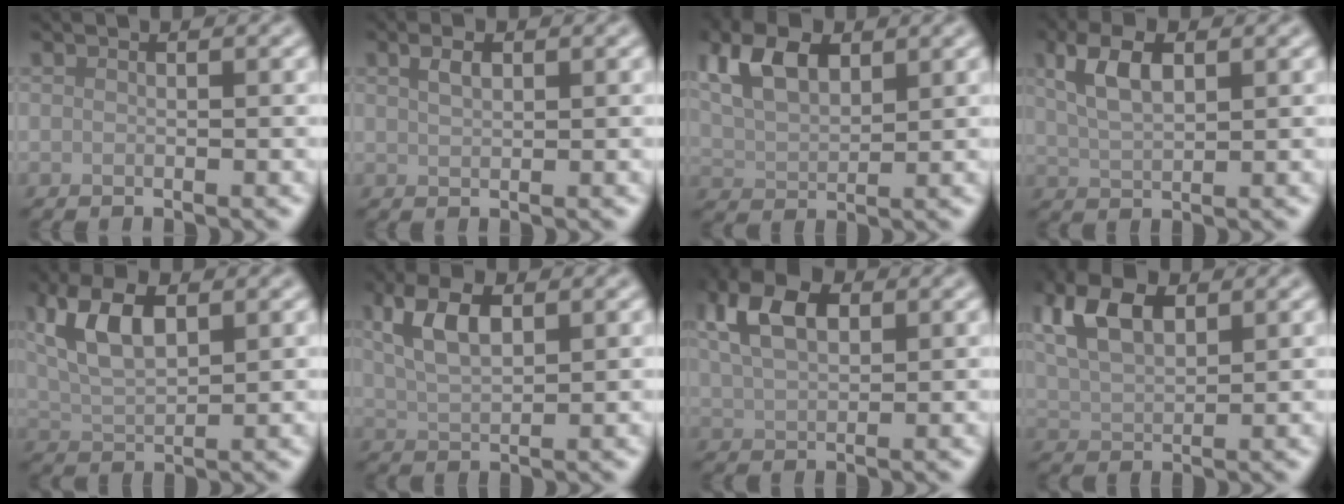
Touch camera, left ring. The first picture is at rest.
{"total": 1.7, "force": [0.8, 0.9, 1.3], "torque": [-0.029, 0.004, 0.016]}
{"total": 5.5, "force": [2.4, 2.9, 3.9], "torque": [-0.083, 0.007, 0.043]}
{"total": 4.4, "force": [1.6, 2.1, 3.5], "torque": [-0.077, 0.009, 0.031]}
{"total": 6.3, "force": [2.3, 3.0, 5.1], "torque": [-0.104, 0.012, 0.039]}
{"total": 4.9, "force": [1.8, 2.4, 3.9], "torque": [-0.085, 0.008, 0.034]}
{"total": 6.4, "force": [2.4, 3.8, 4.6], "torque": [-0.104, 0.013, 0.040]}
{"total": 6.0, "force": [2.5, 3.1, 4.5], "torque": [-0.098, 0.012, 0.043]}